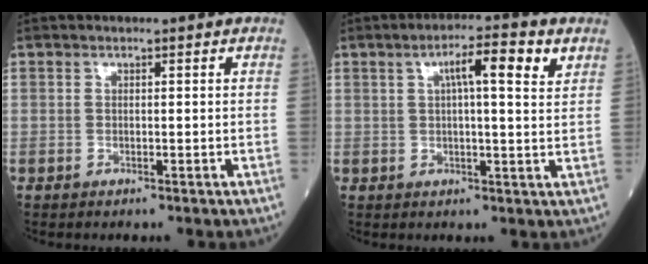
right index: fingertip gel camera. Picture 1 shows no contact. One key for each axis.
{"total": 7.3, "fx": 3.1, "fy": 0.8, "fz": 6.6, "tx": -0.105, "ty": 0.013, "tz": 0.043}